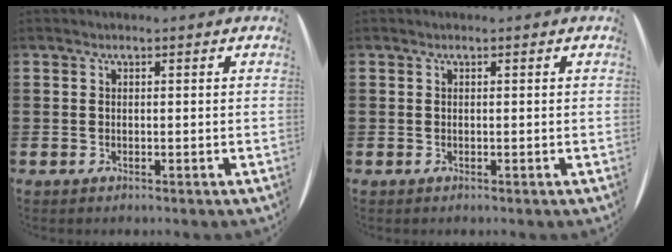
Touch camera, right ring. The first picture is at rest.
{"total": 0.0}